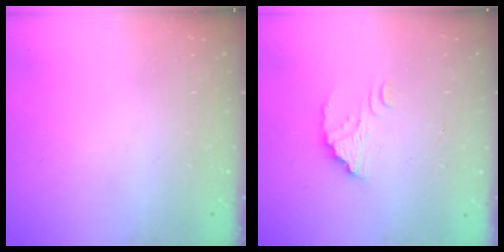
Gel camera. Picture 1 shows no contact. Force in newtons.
{"total": 2.2, "press": 2.2, "slide": 0.2}